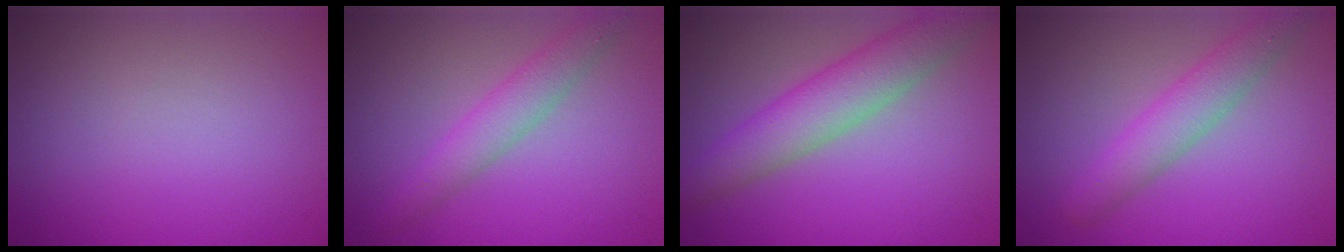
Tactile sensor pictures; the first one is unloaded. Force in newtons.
{"total": 2.9, "press": 2.9, "slide": 0.1}
{"total": 5.4, "press": 5.4, "slide": 0.2}
{"total": 3.7, "press": 3.7, "slide": 0.1}